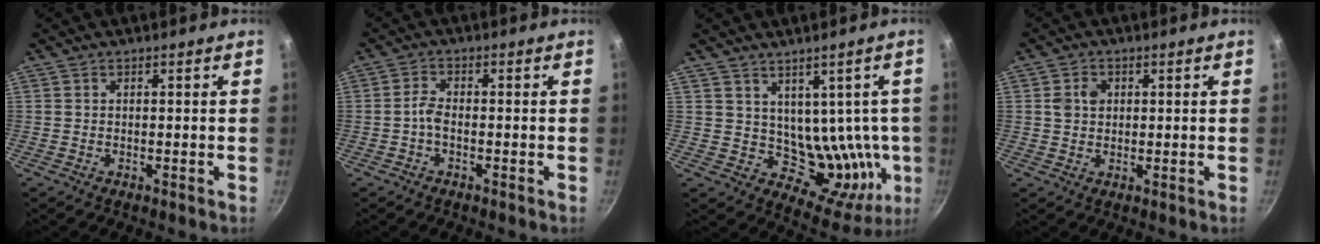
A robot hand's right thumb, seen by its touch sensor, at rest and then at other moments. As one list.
[{"total": 2.6, "force": [-1.0, 1.2, 2.0], "torque": [-0.046, 0.014, -0.027]}, {"total": 12.5, "force": [2.7, 9.5, 7.7], "torque": [-0.057, -0.034, 0.058]}, {"total": 3.5, "force": [0.7, 2.9, 1.9], "torque": [-0.021, 0.002, 0.009]}]